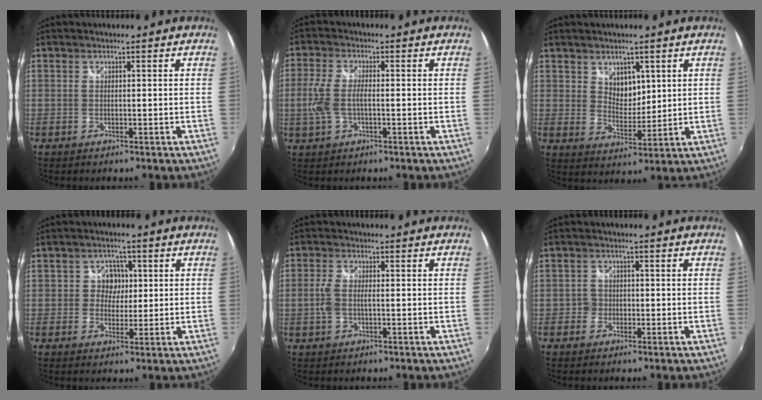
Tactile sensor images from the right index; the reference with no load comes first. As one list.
[{"total": 6.0, "force": [-0.9, 2.7, 5.3], "torque": [-0.118, -0.001, -0.016]}, {"total": 5.3, "force": [2.7, 3.6, 2.7], "torque": [-0.034, -0.003, 0.051]}, {"total": 2.8, "force": [0.4, 2.7, 0.7], "torque": [-0.008, 0.008, 0.003]}, {"total": 3.6, "force": [-0.6, 1.7, 3.1], "torque": [-0.068, -0.001, -0.010]}, {"total": 2.3, "force": [-1.0, 2.1, 0.1], "torque": [-0.004, 0.003, -0.020]}]